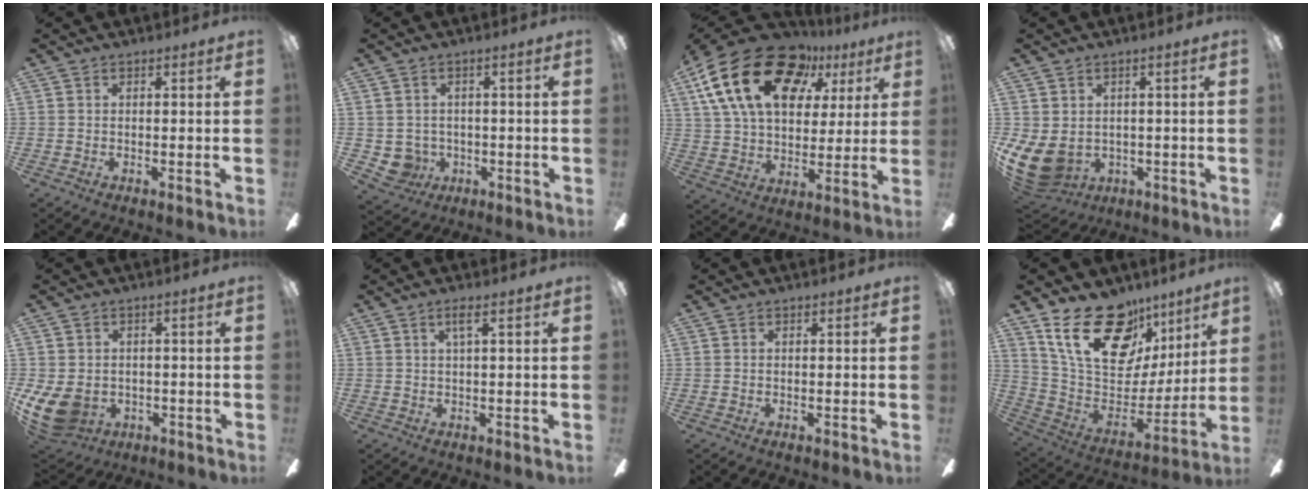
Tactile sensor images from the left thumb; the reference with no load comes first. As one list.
[{"total": 4.3, "force": [-0.1, 4.2, 0.9], "torque": [-0.046, -0.003, -0.003]}, {"total": 24.6, "force": [11.7, 15.0, 15.6], "torque": [-0.287, -0.047, 0.206]}, {"total": 8.2, "force": [-1.0, 6.6, 4.9], "torque": [-0.140, -0.012, -0.015]}, {"total": 9.2, "force": [-2.6, 7.1, 5.2], "torque": [-0.130, 0.004, -0.046]}, {"total": 3.0, "force": [1.4, 0.2, 2.7], "torque": [-0.049, 0.001, 0.020]}, {"total": 0.0}, {"total": 25.6, "force": [14.6, 14.8, 14.9], "torque": [-0.252, -0.079, 0.272]}]